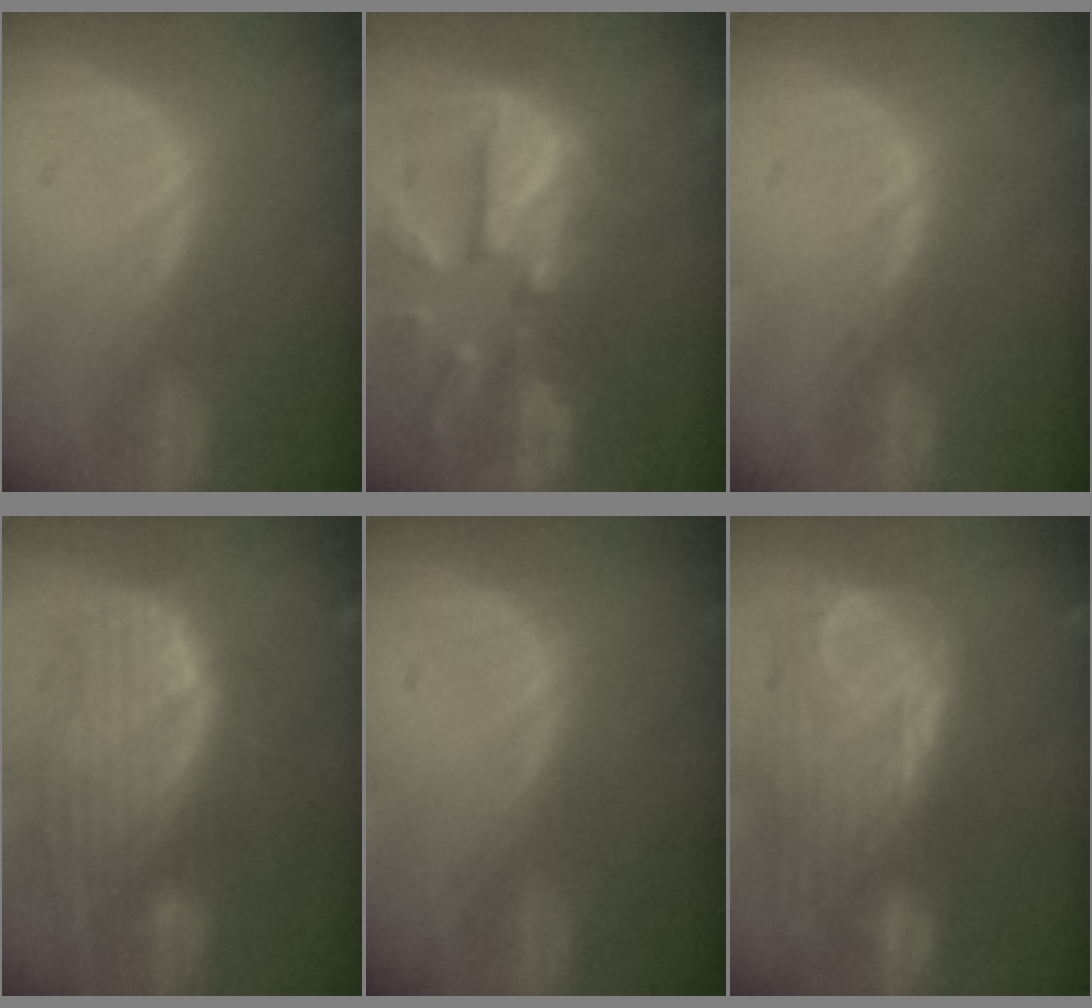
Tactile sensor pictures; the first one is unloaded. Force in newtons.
{"total": 12.2, "press": 10.6, "slide": 5.9}
{"total": 1.0, "press": 1.0, "slide": 0.2}
{"total": 10.5, "press": 9.1, "slide": 5.3}
{"total": 0.0}
{"total": 10.6, "press": 10.1, "slide": 3.2}